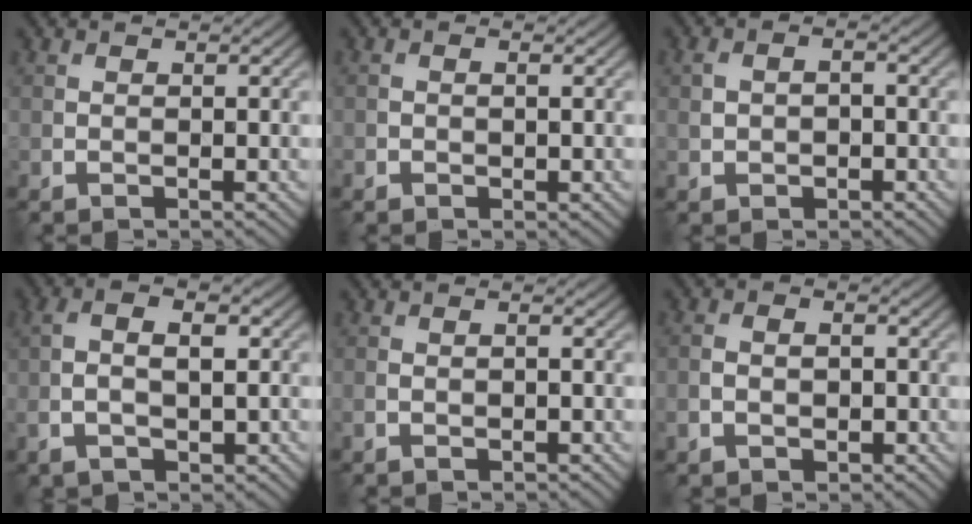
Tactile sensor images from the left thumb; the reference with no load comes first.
{"total": 1.1, "force": [-0.3, 0.6, 0.9], "torque": [-0.013, 0.001, -0.004]}
{"total": 2.8, "force": [-0.4, 2.0, 1.9], "torque": [-0.047, -0.002, -0.005]}
{"total": 5.8, "force": [-0.7, 2.7, 5.1], "torque": [-0.101, 0.004, -0.014]}
{"total": 1.5, "force": [-0.6, 0.6, 1.3], "torque": [-0.025, 0.001, -0.013]}
{"total": 3.3, "force": [-1.1, 2.2, 2.2], "torque": [-0.039, 0.000, -0.019]}